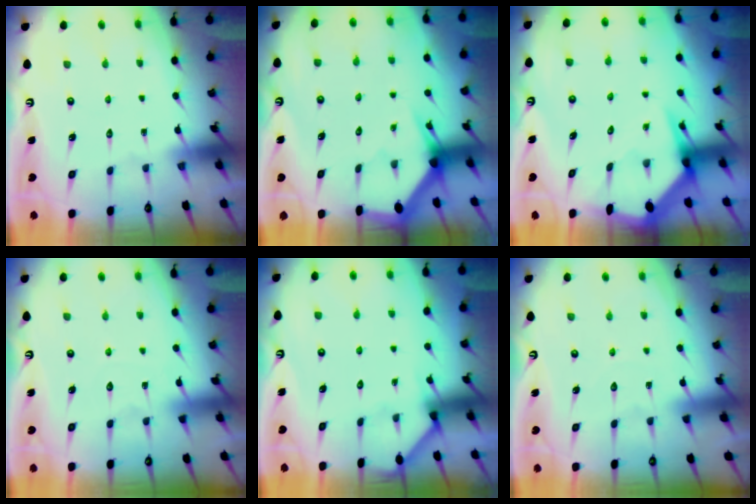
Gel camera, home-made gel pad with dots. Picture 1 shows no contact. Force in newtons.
{"total": 3.1, "press": 3.1, "slide": 0.0}
{"total": 4.9, "press": 4.8, "slide": 0.6}
{"total": 3.7, "press": 3.7, "slide": 0.6}
{"total": 3.0, "press": 3.0, "slide": 0.2}
{"total": 3.4, "press": 3.4, "slide": 0.3}